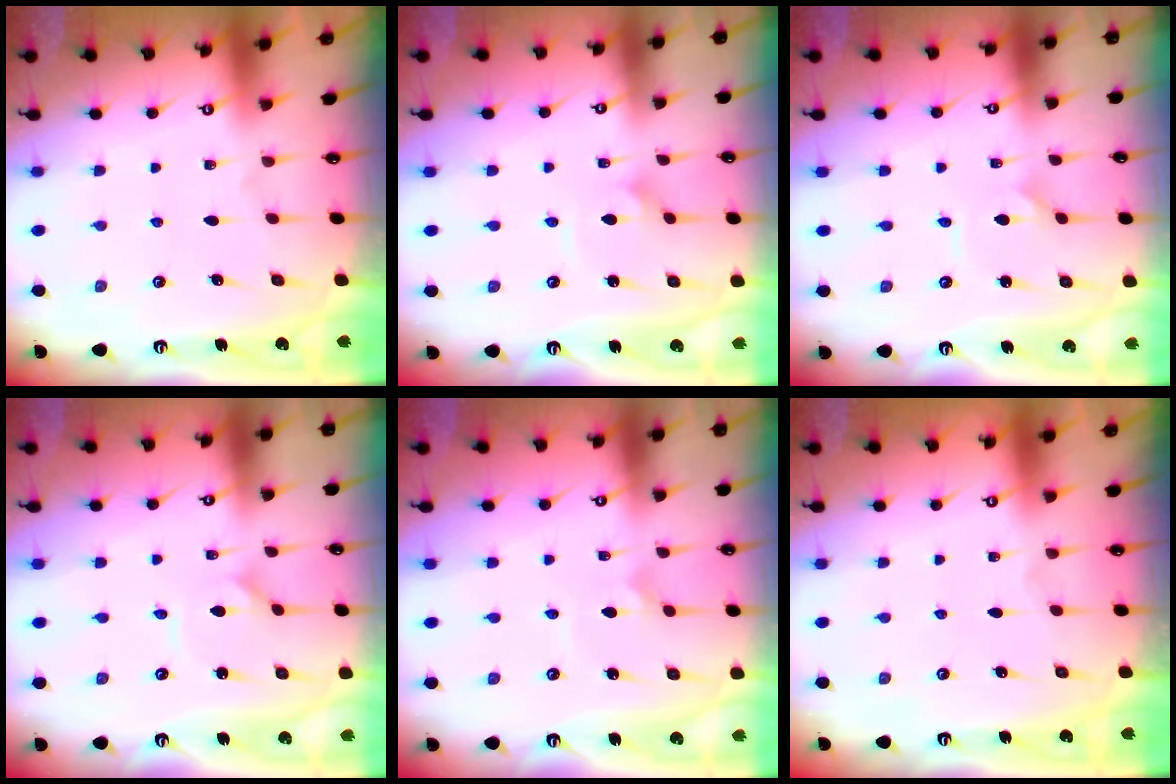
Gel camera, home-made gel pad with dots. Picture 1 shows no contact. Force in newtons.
{"total": 2.3, "press": 2.3, "slide": 0.1}
{"total": 0.7, "press": 0.7, "slide": 0.0}
{"total": 1.3, "press": 1.3, "slide": 0.1}
{"total": 3.6, "press": 3.6, "slide": 0.5}
{"total": 0.0}